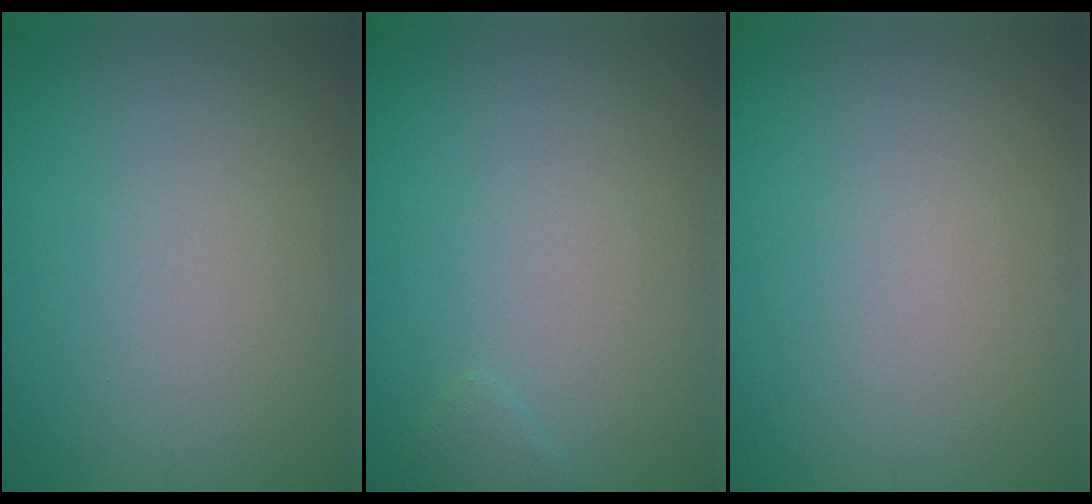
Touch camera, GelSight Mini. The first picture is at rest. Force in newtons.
{"total": 0.6, "press": 0.6, "slide": 0.1}
{"total": 0.0}